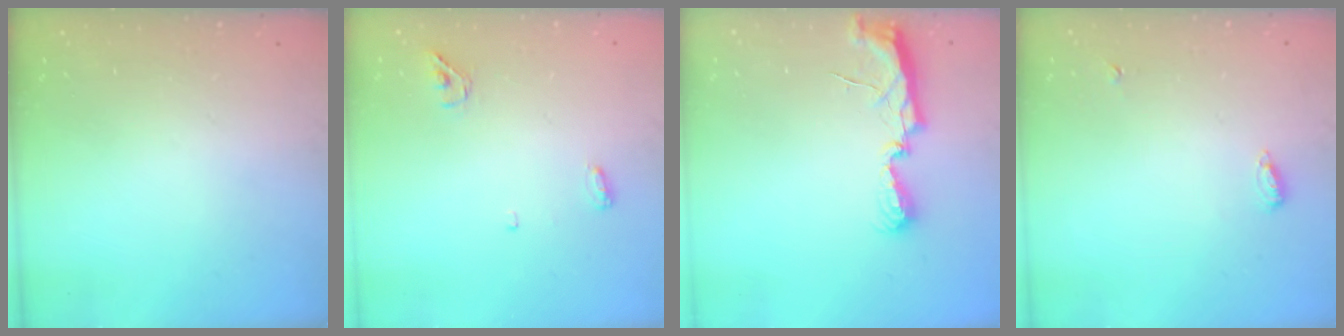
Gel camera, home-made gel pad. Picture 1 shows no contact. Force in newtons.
{"total": 4.4, "press": 4.3, "slide": 0.9}
{"total": 7.3, "press": 7.3, "slide": 0.5}
{"total": 8.9, "press": 6.0, "slide": 6.5}